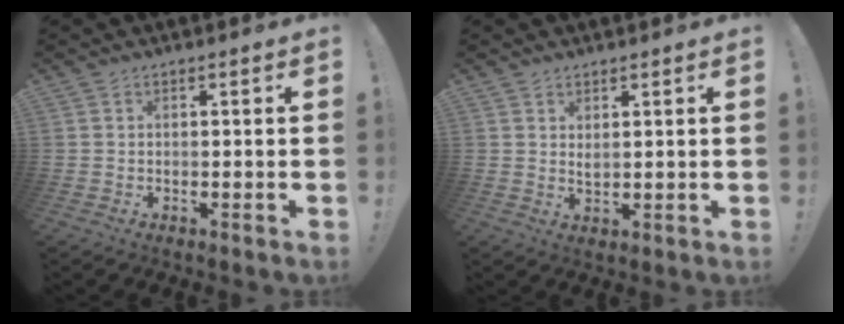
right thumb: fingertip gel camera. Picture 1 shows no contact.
{"total": 1.3, "force": [1.0, 0.2, 0.8], "torque": [-0.011, -0.004, 0.019]}